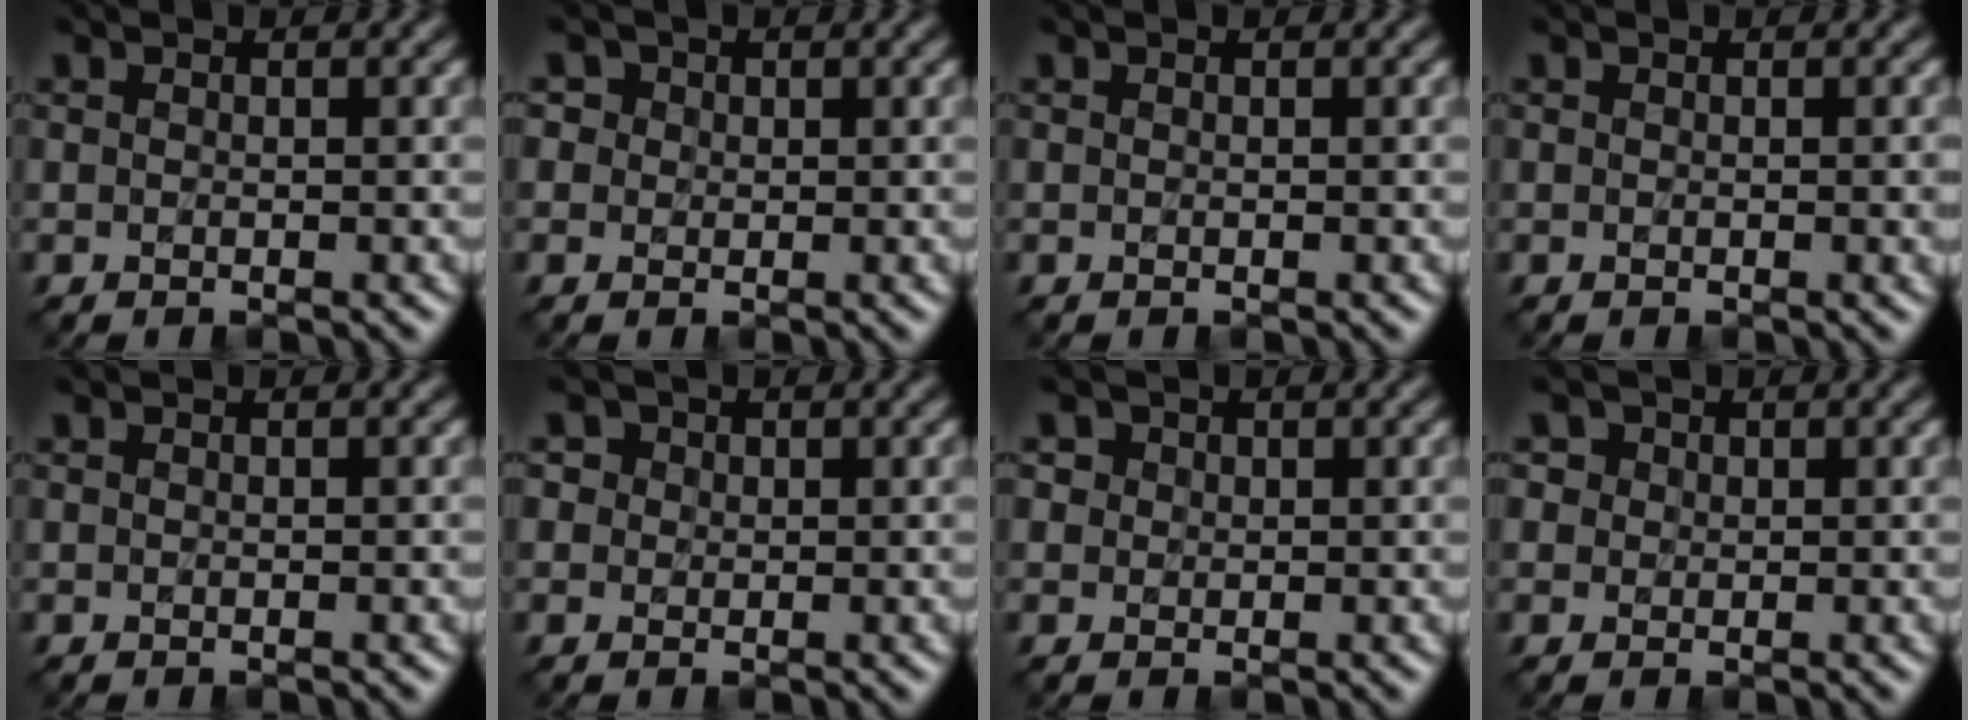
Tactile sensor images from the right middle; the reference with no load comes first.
{"total": 2.3, "force": [1.1, 1.9, 0.8], "torque": [-0.011, 0.008, 0.008]}
{"total": 0.0}
{"total": 1.0, "force": [0.0, 0.1, 1.0], "torque": [-0.011, -0.001, 0.000]}
{"total": 0.0}
{"total": 2.4, "force": [1.1, 1.9, 0.8], "torque": [-0.014, 0.008, 0.009]}
{"total": 1.9, "force": [1.0, 1.5, 0.6], "torque": [-0.015, 0.004, 0.014]}
{"total": 2.3, "force": [1.2, 1.8, 0.8], "torque": [-0.019, 0.005, 0.017]}